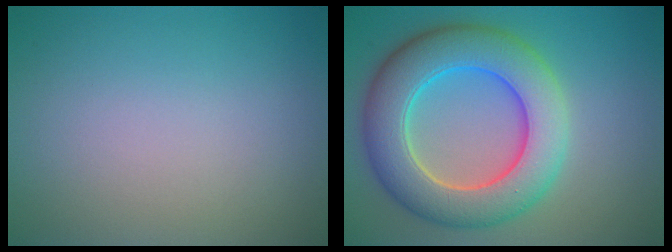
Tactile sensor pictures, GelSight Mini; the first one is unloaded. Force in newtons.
{"total": 9.2, "press": 9.2, "slide": 0.5}